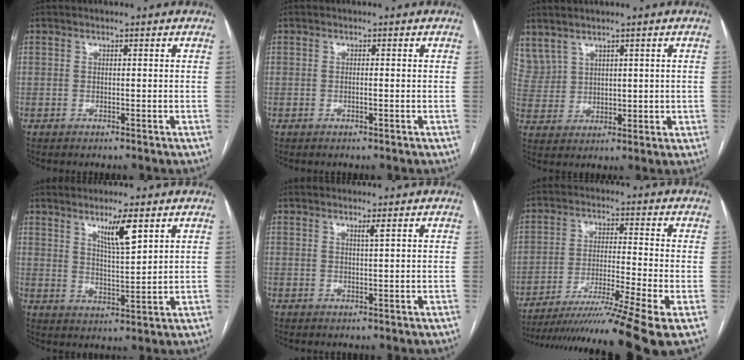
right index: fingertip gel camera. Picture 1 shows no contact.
{"total": 0.5, "force": [-0.1, 0.1, 0.5], "torque": [-0.012, -0.001, -0.002]}
{"total": 8.6, "force": [5.5, 5.8, 3.3], "torque": [-0.093, 0.017, 0.130]}
{"total": 6.2, "force": [3.6, 0.6, 5.0], "torque": [-0.089, -0.010, 0.066]}
{"total": 1.1, "force": [0.6, -0.3, 0.9], "torque": [-0.023, -0.006, 0.013]}
{"total": 15.5, "force": [-11.8, -2.3, 9.8], "torque": [-0.157, -0.034, -0.198]}